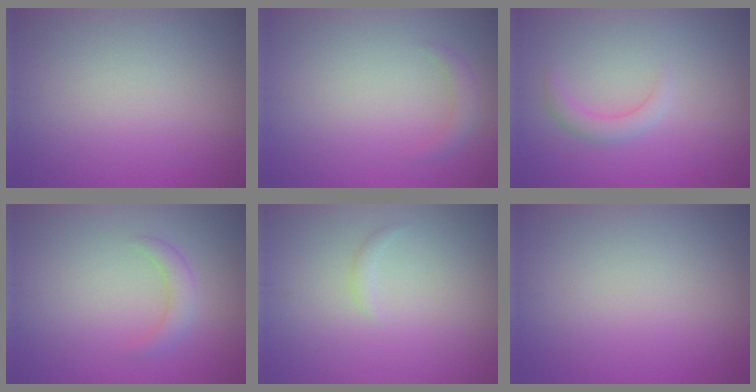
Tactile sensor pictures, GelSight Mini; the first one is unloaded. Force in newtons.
{"total": 1.3, "press": 1.3, "slide": 0.1}
{"total": 1.8, "press": 1.8, "slide": 0.2}
{"total": 1.9, "press": 1.9, "slide": 0.2}
{"total": 0.7, "press": 0.7, "slide": 0.0}
{"total": 0.0}